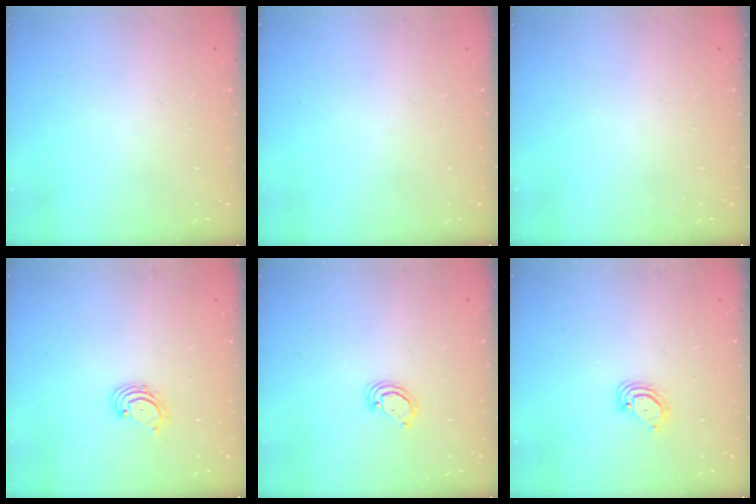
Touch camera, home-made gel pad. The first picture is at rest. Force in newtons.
{"total": 0.0}
{"total": 0.0}
{"total": 1.8, "press": 1.7, "slide": 0.6}
{"total": 3.6, "press": 3.6, "slide": 0.3}
{"total": 3.5, "press": 3.5, "slide": 0.3}